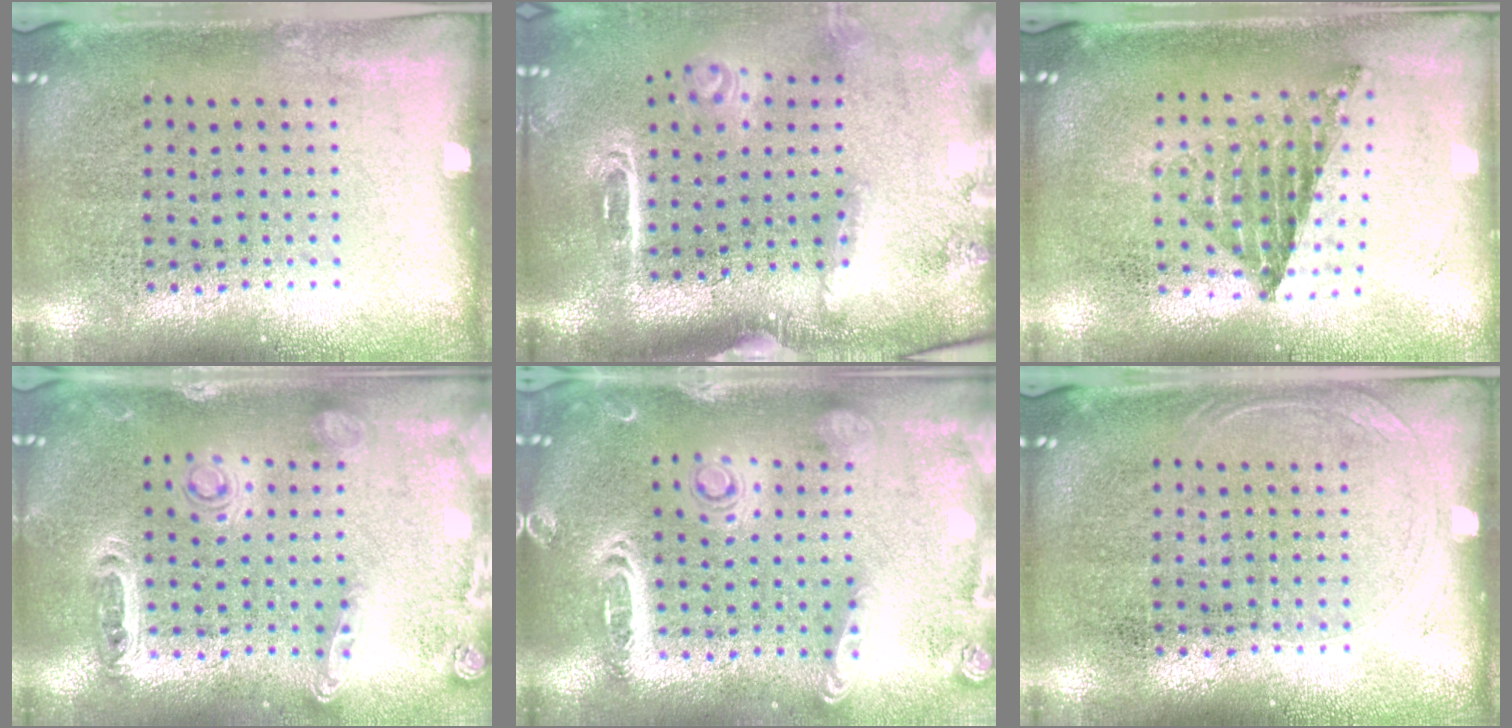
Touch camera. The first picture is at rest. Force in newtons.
{"total": 3.1, "press": 2.1, "slide": 2.3}
{"total": 0.9, "press": 0.9, "slide": 0.0}
{"total": 1.3, "press": 1.3, "slide": 0.4}
{"total": 2.6, "press": 2.3, "slide": 1.2}
{"total": 0.9, "press": 0.8, "slide": 0.3}